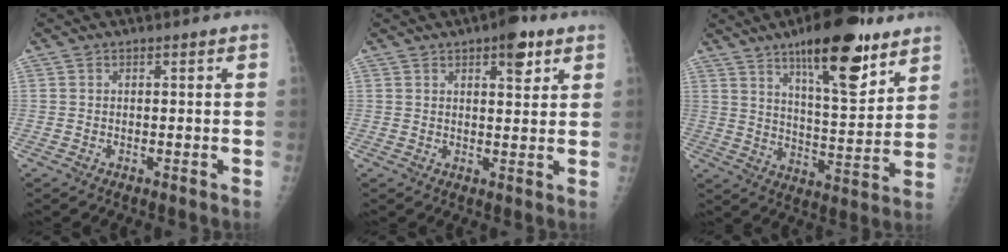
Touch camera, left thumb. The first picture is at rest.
{"total": 3.5, "force": [2.0, 1.5, 2.5], "torque": [-0.021, -0.006, 0.024]}
{"total": 17.6, "force": [11.0, 5.3, 12.7], "torque": [-0.160, -0.066, 0.174]}